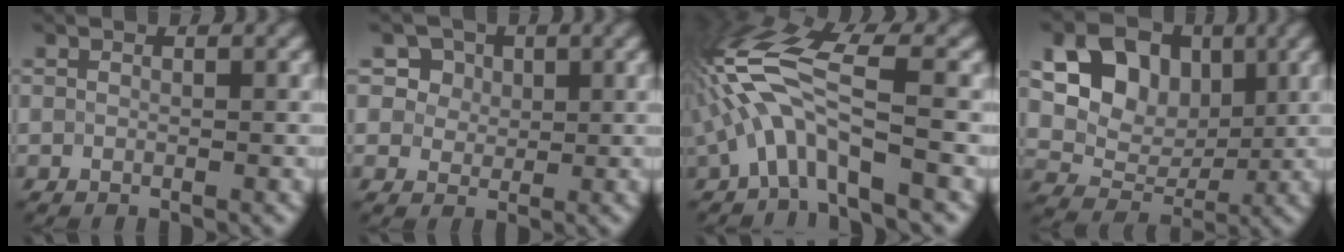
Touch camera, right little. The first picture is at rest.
{"total": 5.0, "force": [2.7, 3.8, 1.9], "torque": [-0.036, 0.005, 0.040]}
{"total": 6.9, "force": [-2.2, 2.0, 6.3], "torque": [-0.137, 0.021, -0.048]}
{"total": 9.2, "force": [2.8, 6.9, 5.4], "torque": [-0.106, 0.018, 0.035]}